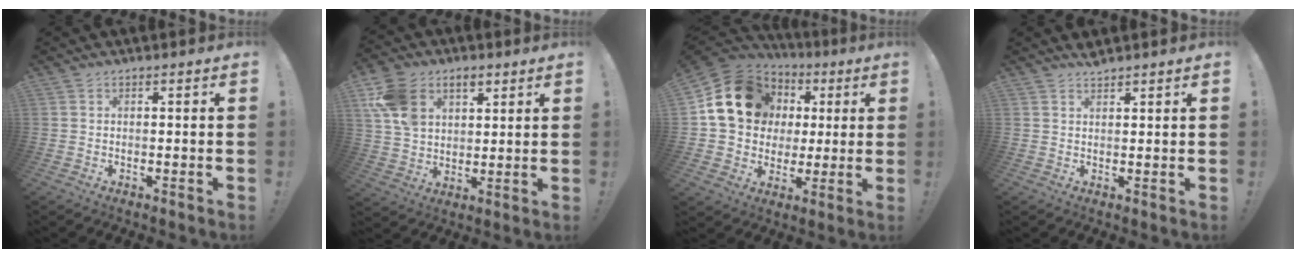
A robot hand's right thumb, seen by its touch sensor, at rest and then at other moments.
{"total": 14.1, "force": [6.2, 10.1, 7.5], "torque": [-0.133, -0.022, 0.123]}
{"total": 19.0, "force": [5.3, 15.7, 9.4], "torque": [-0.127, -0.007, 0.123]}
{"total": 1.9, "force": [1.8, 0.2, 0.5], "torque": [-0.010, -0.011, 0.033]}